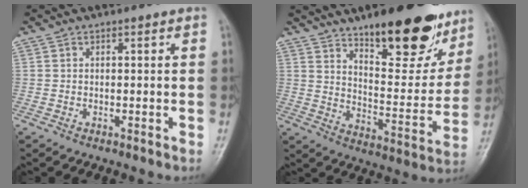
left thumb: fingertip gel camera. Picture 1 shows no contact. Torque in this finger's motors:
{"motor_torque": [1.57, 1.20, 1.47, -1.30, 0.20]}